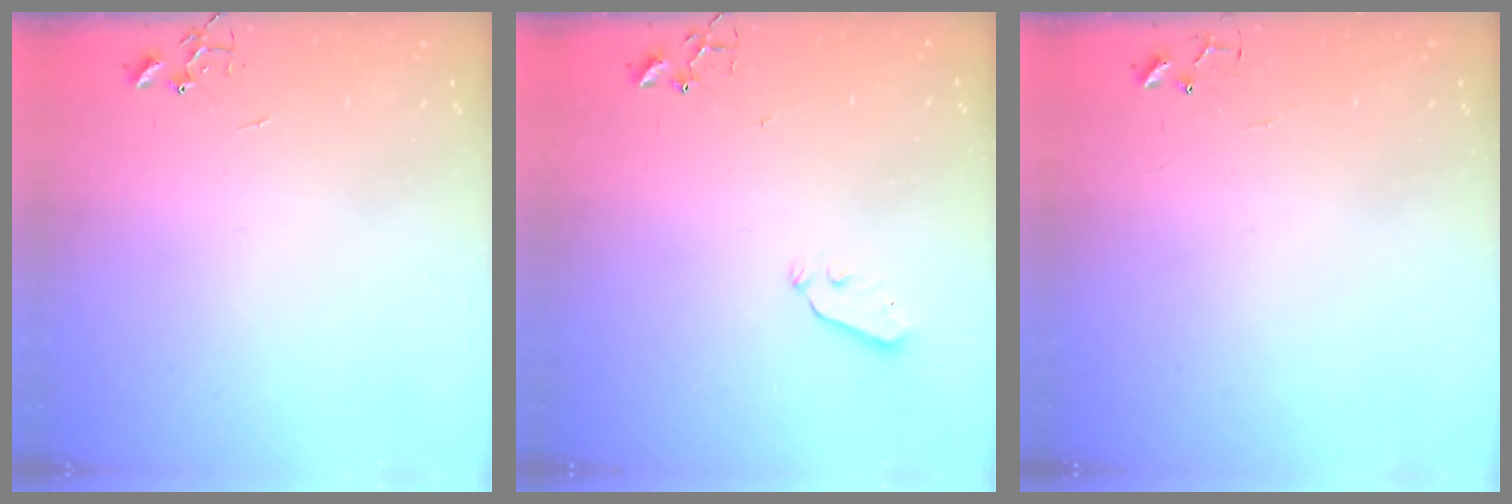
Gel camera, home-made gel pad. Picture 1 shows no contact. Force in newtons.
{"total": 4.3, "press": 4.3, "slide": 0.7}
{"total": 4.9, "press": 4.8, "slide": 0.4}